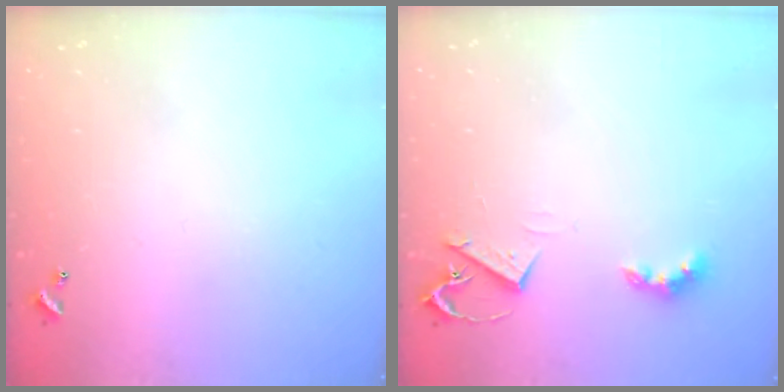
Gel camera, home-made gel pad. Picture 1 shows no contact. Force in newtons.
{"total": 4.6, "press": 4.5, "slide": 0.6}